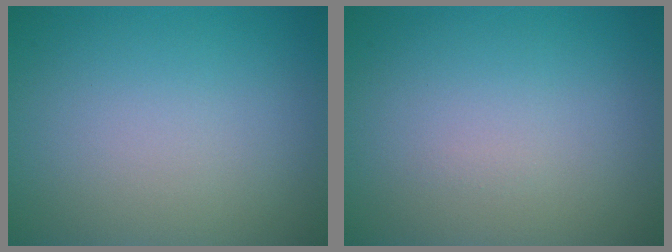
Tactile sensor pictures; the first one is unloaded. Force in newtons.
{"total": 0.0}